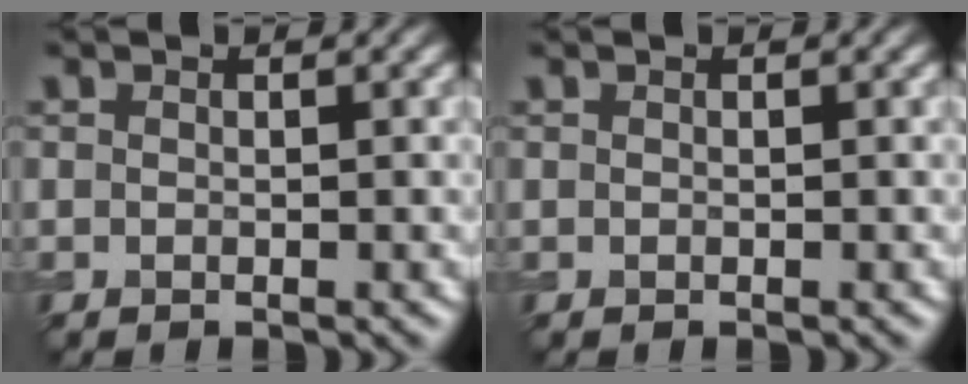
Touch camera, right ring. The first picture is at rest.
{"total": 0.0}